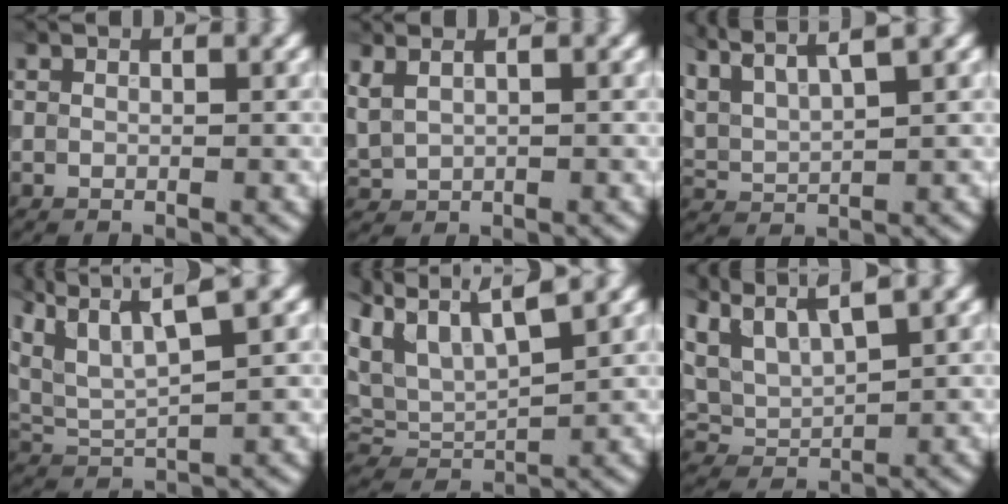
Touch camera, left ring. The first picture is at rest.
{"total": 1.5, "force": [1.0, 0.5, 1.0], "torque": [-0.030, 0.003, 0.029]}
{"total": 6.9, "force": [5.5, 1.5, 3.8], "torque": [-0.092, 0.024, 0.079]}
{"total": 7.1, "force": [4.4, 2.0, 5.2], "torque": [-0.111, 0.019, 0.075]}
{"total": 7.5, "force": [4.6, 3.1, 5.0], "torque": [-0.124, 0.014, 0.084]}
{"total": 4.8, "force": [3.6, 1.4, 2.9], "torque": [-0.077, 0.009, 0.065]}